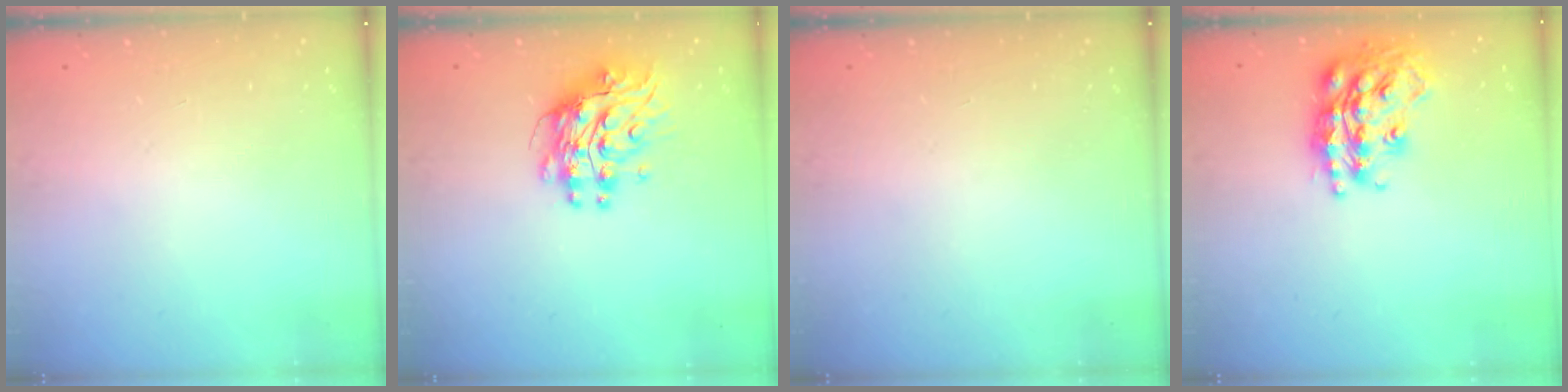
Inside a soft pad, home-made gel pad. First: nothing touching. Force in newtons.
{"total": 9.8, "press": 9.7, "slide": 0.8}
{"total": 0.0}
{"total": 20.5, "press": 20.5, "slide": 1.4}